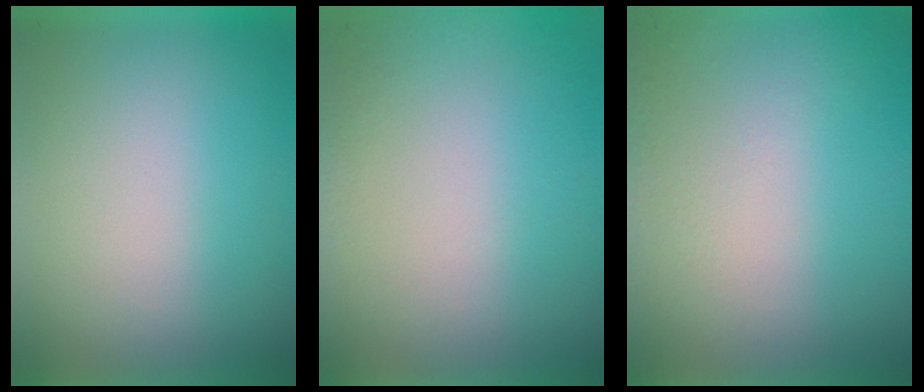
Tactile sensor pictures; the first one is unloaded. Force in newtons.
{"total": 8.2}
{"total": 5.1}